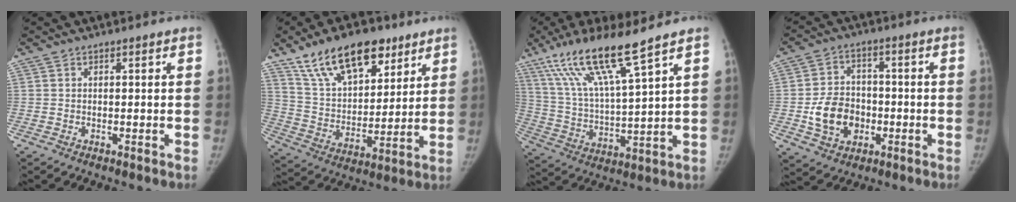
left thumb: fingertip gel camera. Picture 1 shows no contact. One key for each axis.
{"total": 19.7, "fx": 12.6, "fy": 9.7, "fz": 11.6, "tx": -0.154, "ty": -0.041, "tz": 0.226}
{"total": 16.1, "fx": 10.6, "fy": 1.4, "fz": 12.1, "tx": -0.230, "ty": -0.043, "tz": 0.208}
{"total": 10.6, "fx": -2.3, "fy": 8.3, "fz": 6.2, "tx": -0.082, "ty": 0.017, "tz": -0.037}